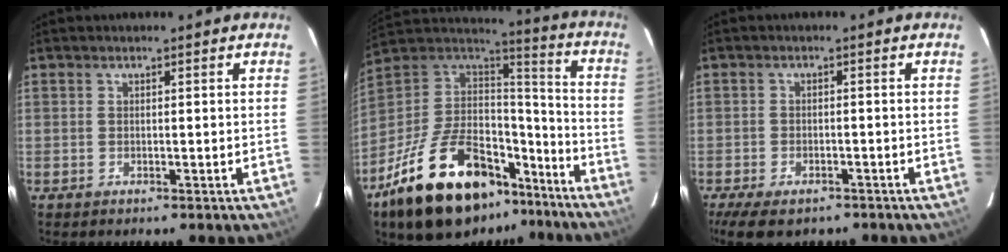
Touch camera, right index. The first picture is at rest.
{"total": 30.9, "force": [-20.2, 14.5, 18.3], "torque": [-0.350, 0.008, -0.304]}
{"total": 8.2, "force": [-5.9, 3.7, 4.4], "torque": [-0.105, -0.023, -0.099]}